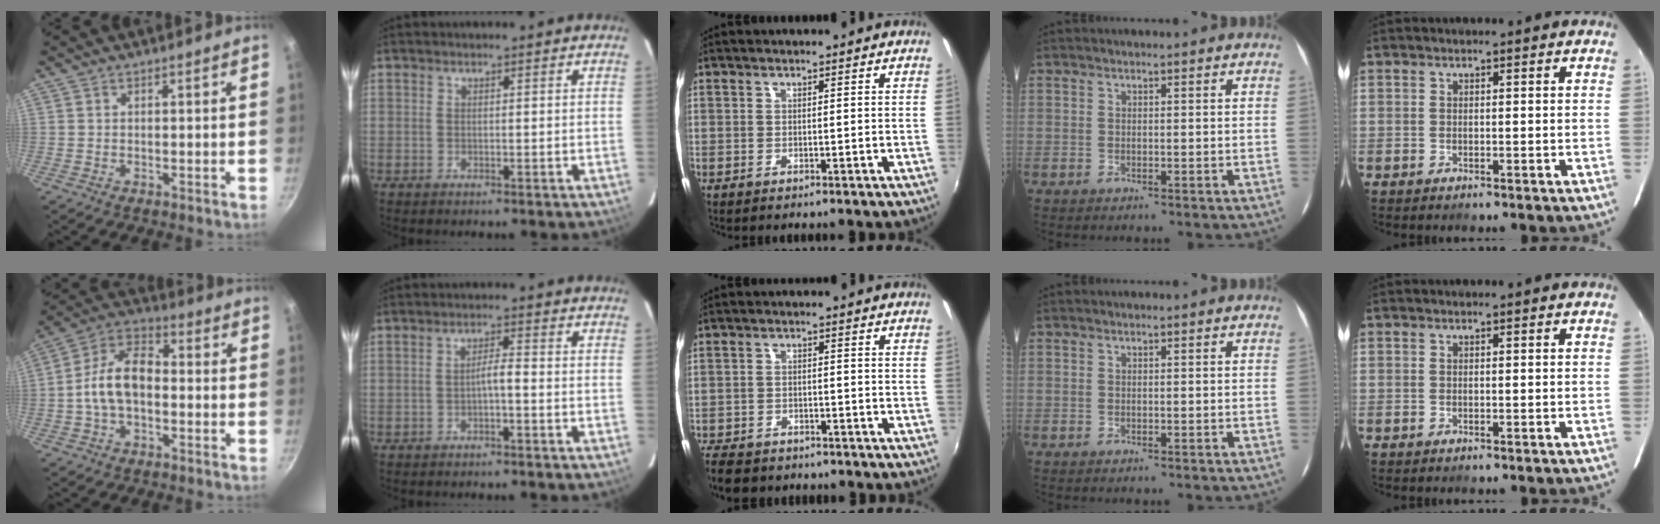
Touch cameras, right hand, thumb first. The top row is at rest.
{"thumb": {"total": 11.3, "force": [-1.5, 6.9, 8.8], "torque": [-0.140, 0.042, -0.044]}, "index": {"total": 2.2, "force": [-1.2, 0.1, 1.8], "torque": [-0.034, 0.008, -0.018]}, "middle": {"total": 9.6, "force": [-7.6, 4.6, 3.6], "torque": [-0.103, -0.016, -0.125]}}